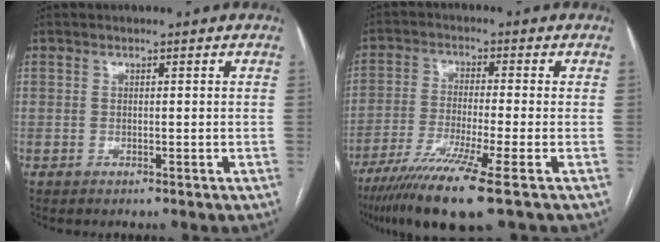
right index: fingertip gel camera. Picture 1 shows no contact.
{"total": 11.5, "force": [-7.3, -0.9, 8.8], "torque": [-0.167, -0.032, -0.128]}